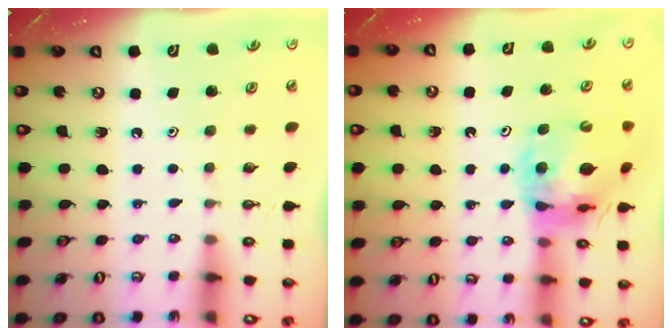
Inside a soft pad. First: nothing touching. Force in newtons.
{"total": 14.7, "press": 14.6, "slide": 1.6}